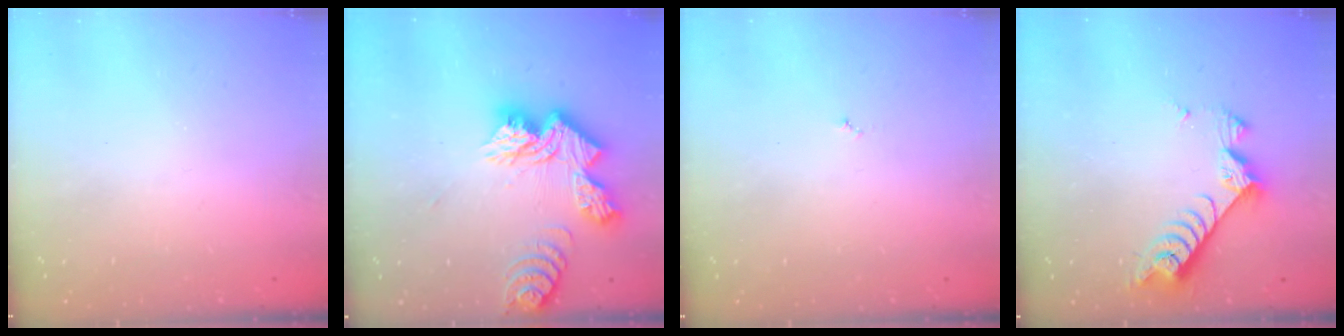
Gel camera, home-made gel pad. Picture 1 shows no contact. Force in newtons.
{"total": 20.1, "press": 20.0, "slide": 1.8}
{"total": 3.0, "press": 2.9, "slide": 0.3}
{"total": 7.7, "press": 7.6, "slide": 1.2}